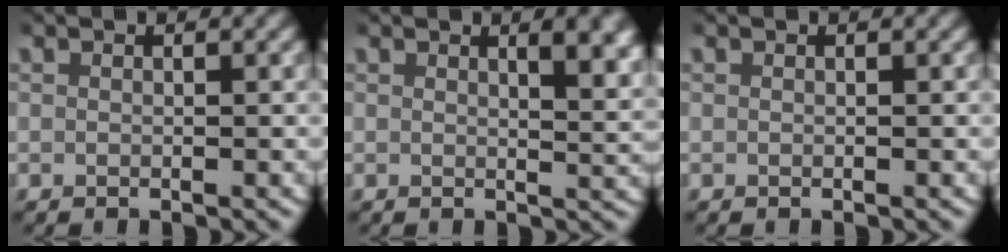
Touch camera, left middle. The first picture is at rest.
{"total": 3.1, "force": [1.7, 0.5, 2.5], "torque": [-0.029, -0.008, 0.029]}
{"total": 0.0}